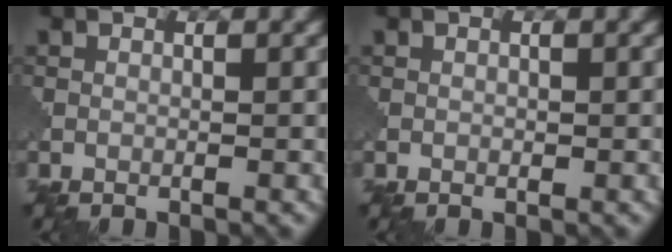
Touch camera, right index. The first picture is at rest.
{"total": 0.0}